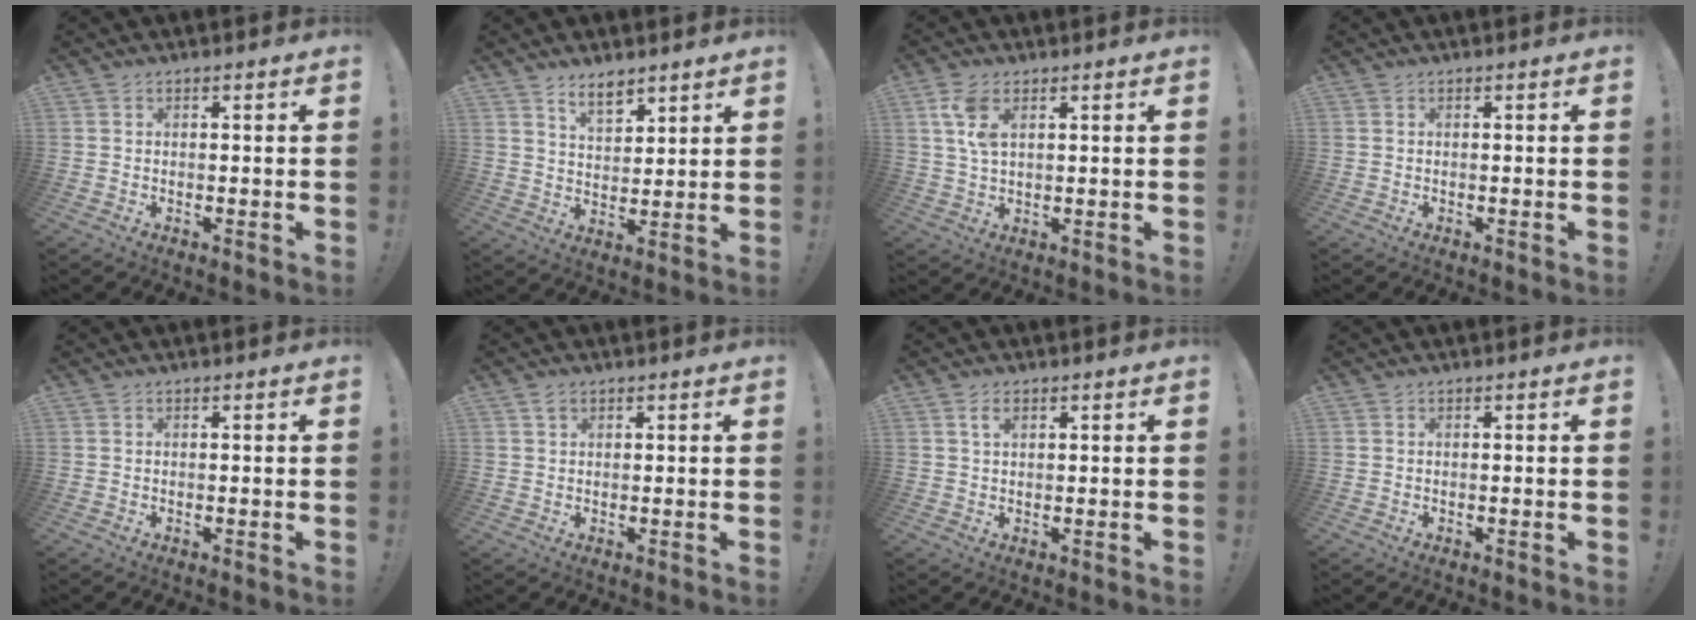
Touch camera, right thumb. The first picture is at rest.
{"total": 7.0, "force": [5.5, 3.0, 3.0], "torque": [-0.053, -0.031, 0.102]}
{"total": 6.9, "force": [2.9, 3.2, 5.3], "torque": [-0.098, -0.008, 0.052]}
{"total": 0.0}
{"total": 0.0}
{"total": 1.6, "force": [1.1, 0.9, 0.6], "torque": [-0.001, -0.004, 0.019]}
{"total": 2.3, "force": [1.1, 1.0, 1.7], "torque": [-0.029, -0.001, 0.017]}
{"total": 0.0}